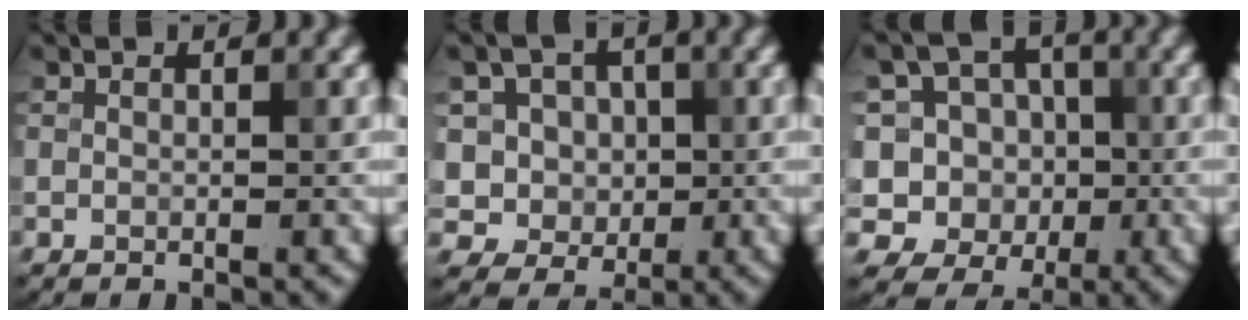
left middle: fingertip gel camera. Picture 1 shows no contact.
{"total": 6.1, "force": [1.6, 5.1, 3.0], "torque": [-0.044, 0.008, 0.007]}
{"total": 10.6, "force": [-0.1, 9.9, 3.7], "torque": [-0.101, 0.055, -0.027]}